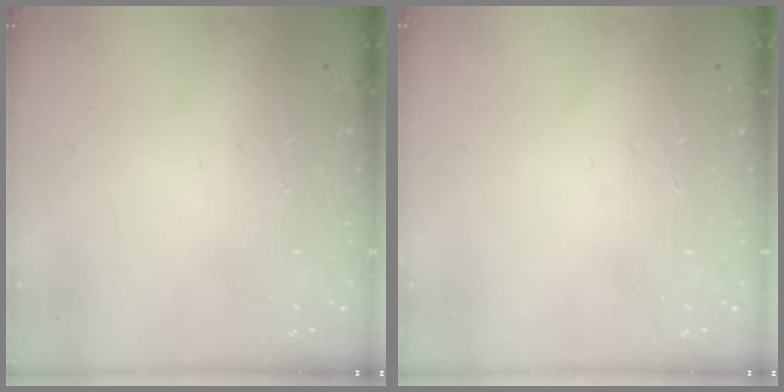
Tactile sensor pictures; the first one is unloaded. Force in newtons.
{"total": 0.0}